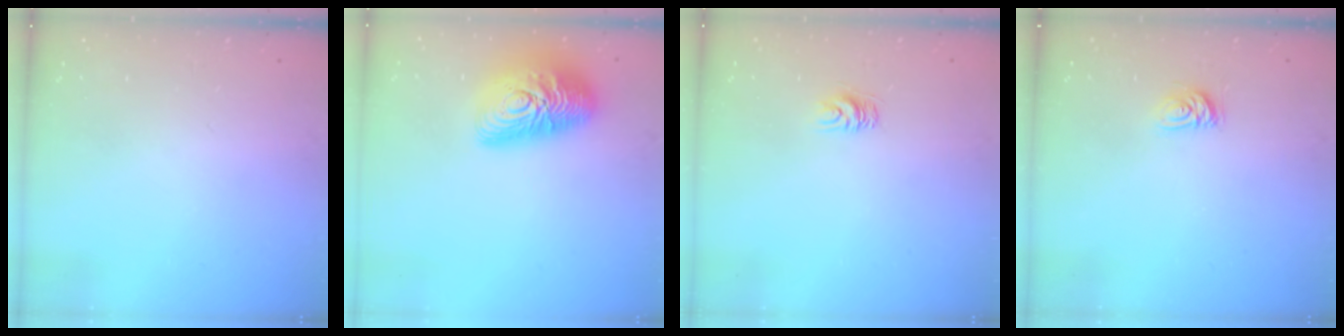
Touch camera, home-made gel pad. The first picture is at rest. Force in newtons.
{"total": 18.2, "press": 18.1, "slide": 1.3}
{"total": 5.0, "press": 4.9, "slide": 0.4}
{"total": 4.0, "press": 3.9, "slide": 0.7}